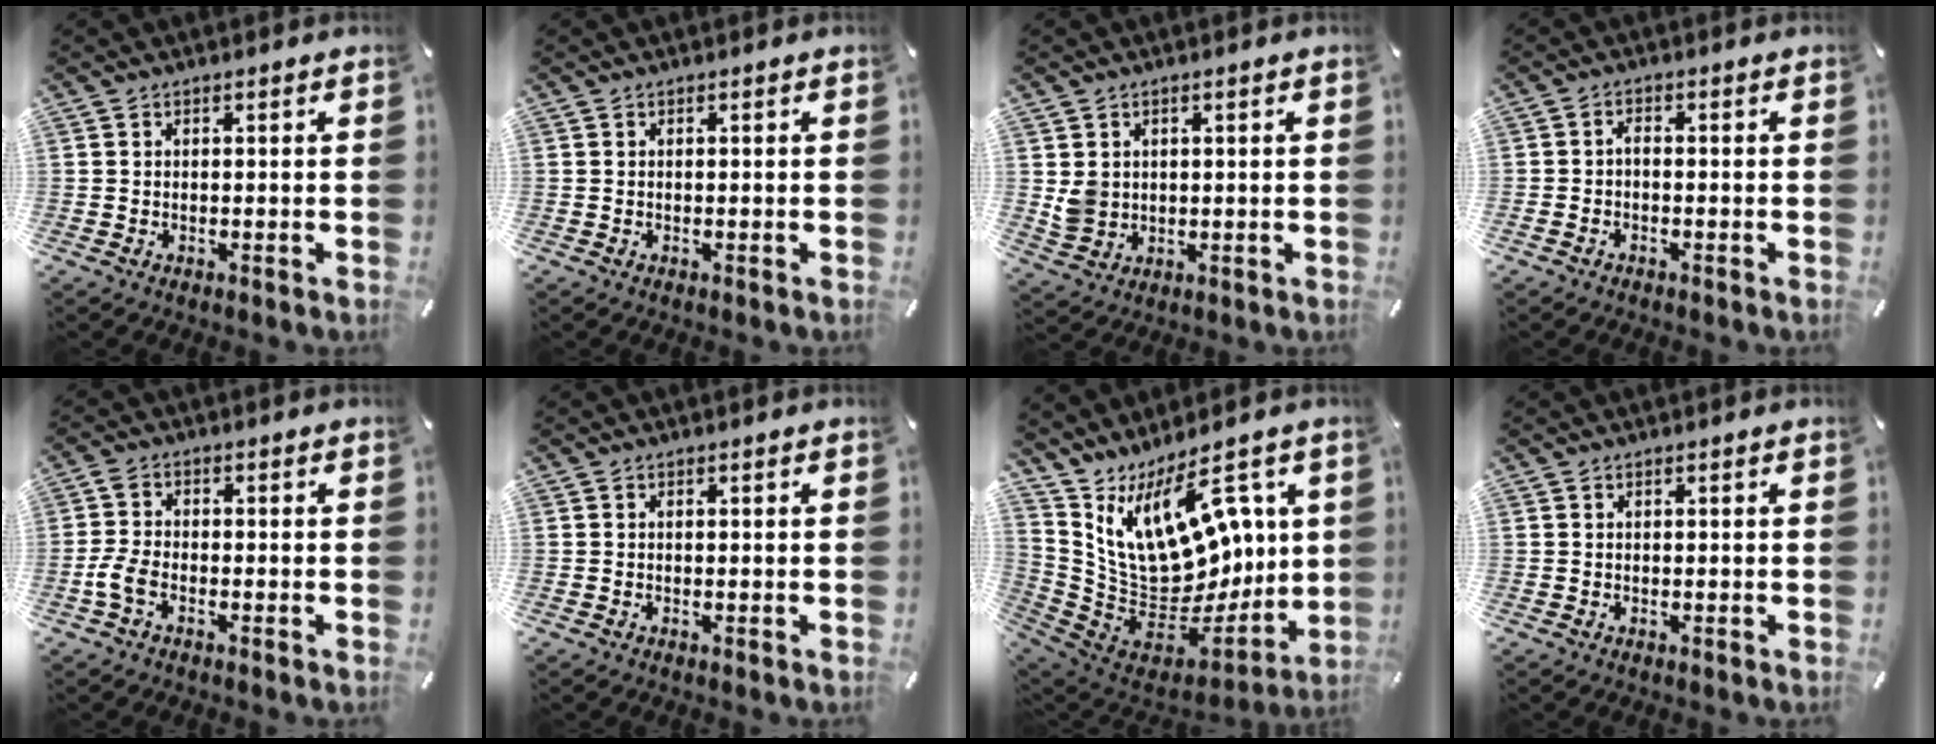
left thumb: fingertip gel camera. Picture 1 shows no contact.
{"total": 0.0}
{"total": 4.6, "force": [1.3, 4.2, 1.2], "torque": [-0.014, 0.003, 0.025]}
{"total": 1.5, "force": [-1.0, 0.5, 1.0], "torque": [-0.020, 0.005, -0.020]}
{"total": 4.4, "force": [-2.0, 2.4, 3.1], "torque": [-0.076, 0.001, -0.041]}
{"total": 0.0}
{"total": 20.3, "force": [8.6, 11.3, 14.5], "torque": [-0.262, -0.080, 0.161]}
{"total": 0.0}